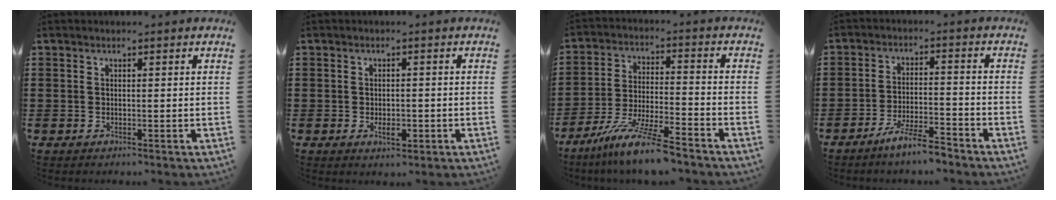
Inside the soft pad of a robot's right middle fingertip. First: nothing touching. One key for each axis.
{"total": 2.4, "fx": -0.9, "fy": 1.2, "fz": 1.9, "tx": -0.027, "ty": -0.002, "tz": -0.017}
{"total": 10.2, "fx": -8.3, "fy": 0.3, "fz": 5.9, "tx": -0.118, "ty": 0.002, "tz": -0.162}
{"total": 5.9, "fx": -5.1, "fy": 0.3, "fz": 3.0, "tx": -0.061, "ty": -0.004, "tz": -0.095}